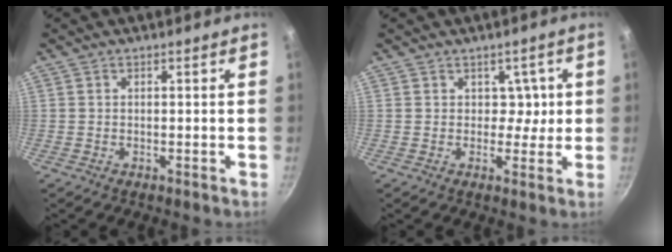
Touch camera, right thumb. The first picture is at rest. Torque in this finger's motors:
{"motor_torque": [-0.15, 0.90, -0.32, 0.03, 0.04]}